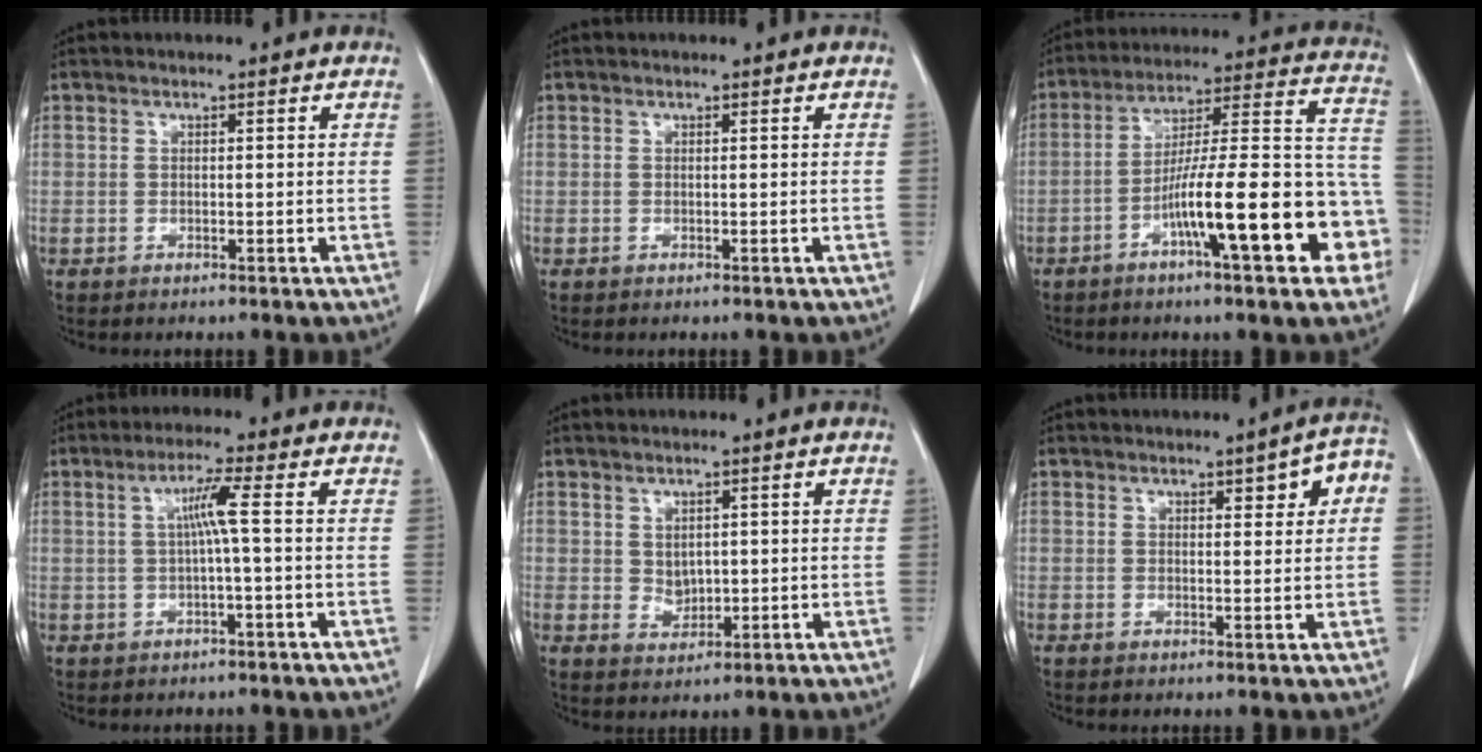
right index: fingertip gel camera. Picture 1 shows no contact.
{"total": 0.0}
{"total": 19.5, "force": [-7.4, 2.8, 17.8], "torque": [-0.220, 0.034, -0.105]}
{"total": 3.8, "force": [0.2, -0.8, 3.7], "torque": [-0.070, 0.008, 0.005]}
{"total": 2.5, "force": [0.7, 1.9, 1.5], "torque": [-0.024, -0.001, 0.024]}
{"total": 4.9, "force": [1.7, 1.2, 4.5], "torque": [-0.055, 0.014, 0.019]}